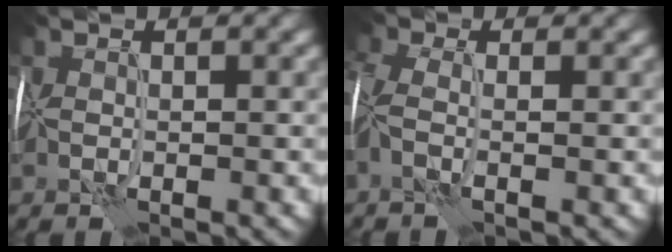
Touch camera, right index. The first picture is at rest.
{"total": 2.2, "force": [-0.6, 0.9, 2.0], "torque": [-0.056, -0.001, -0.022]}